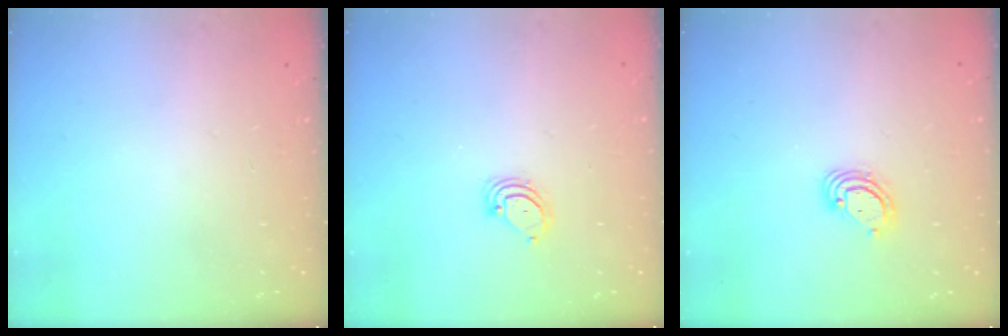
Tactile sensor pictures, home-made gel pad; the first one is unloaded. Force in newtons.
{"total": 3.1, "press": 3.1, "slide": 0.3}
{"total": 4.1, "press": 4.1, "slide": 0.3}